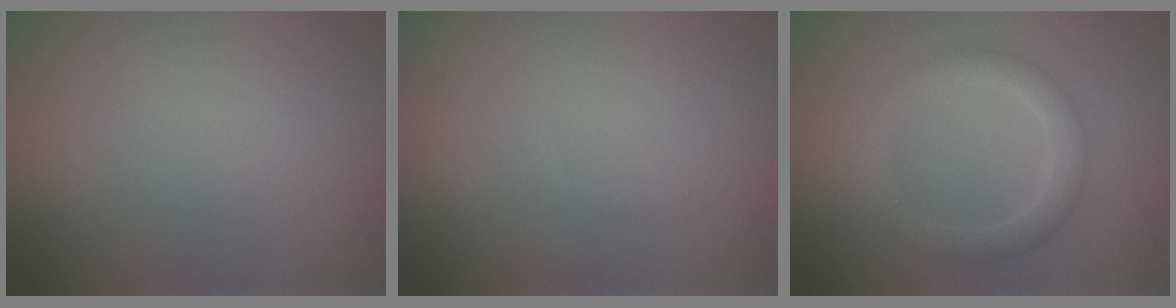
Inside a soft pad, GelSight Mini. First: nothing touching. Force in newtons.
{"total": 0.0}
{"total": 3.0, "press": 3.0, "slide": 0.1}